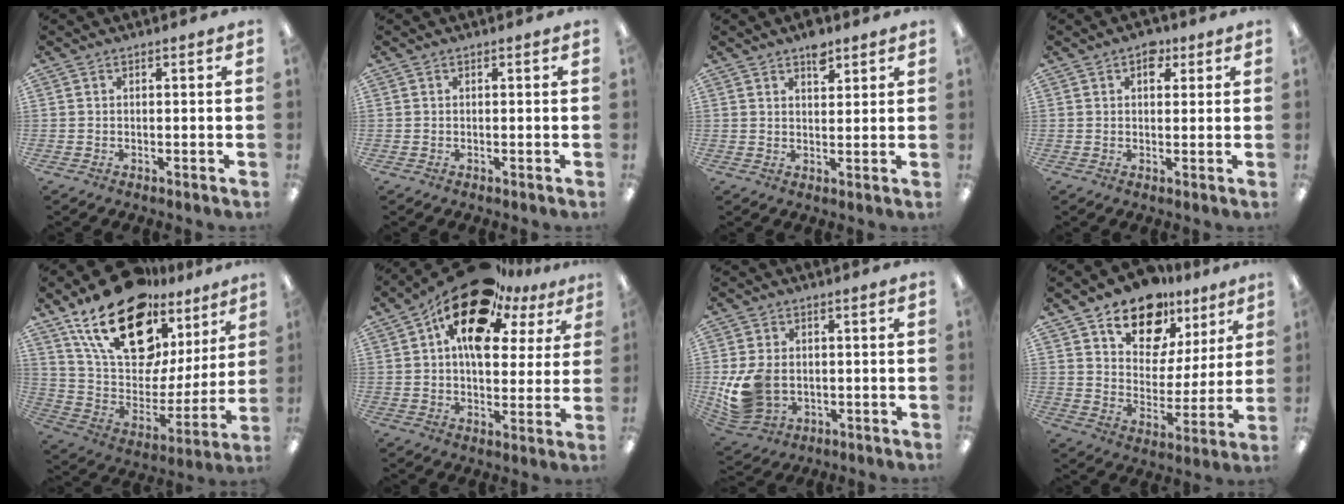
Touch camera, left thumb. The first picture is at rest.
{"total": 0.0}
{"total": 4.8, "force": [3.4, 2.3, 2.5], "torque": [-0.022, -0.018, 0.056]}
{"total": 4.4, "force": [2.2, 2.8, 2.6], "torque": [-0.014, -0.008, 0.032]}
{"total": 25.1, "force": [15.9, 12.8, 14.6], "torque": [-0.257, -0.092, 0.285]}
{"total": 18.6, "force": [10.9, 9.4, 11.8], "torque": [-0.201, -0.054, 0.190]}
{"total": 10.7, "force": [-1.1, 8.3, 6.6], "torque": [-0.150, 0.007, -0.014]}
{"total": 15.2, "force": [11.1, 8.9, 5.4], "torque": [-0.087, -0.072, 0.202]}